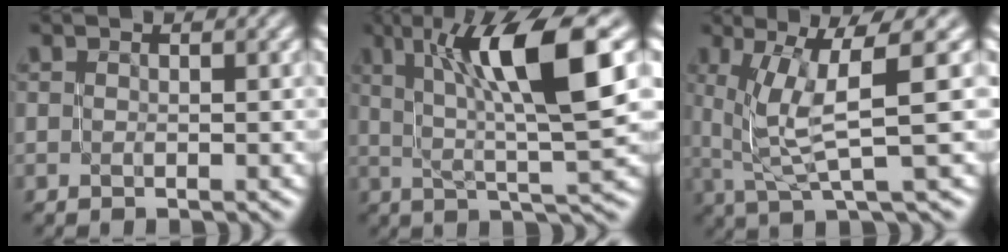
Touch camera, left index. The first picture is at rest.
{"total": 9.9, "force": [3.2, 2.1, 9.2], "torque": [-0.136, 0.005, 0.059]}
{"total": 6.0, "force": [1.4, 1.1, 5.8], "torque": [-0.102, 0.006, 0.028]}